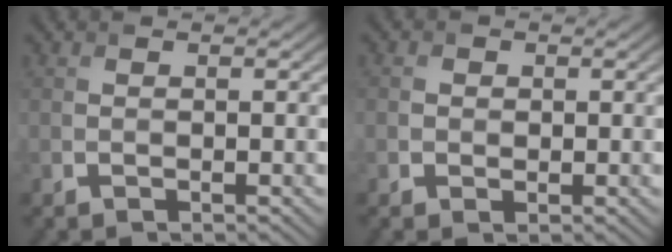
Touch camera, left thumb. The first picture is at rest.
{"total": 1.3, "force": [0.0, 1.3, 0.4], "torque": [-0.006, 0.002, 0.000]}